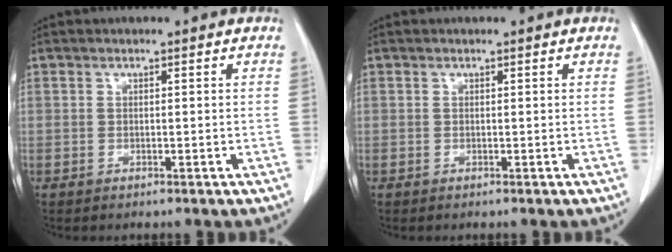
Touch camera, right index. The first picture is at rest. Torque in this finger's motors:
{"motor_torque": [0.01, -0.01, 0.00, 0.00]}